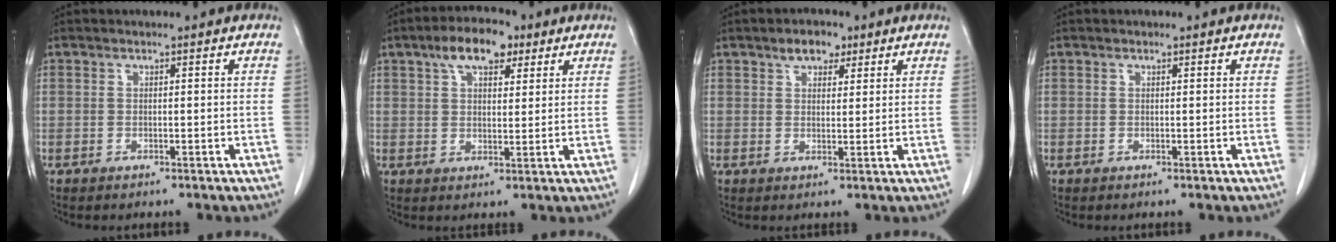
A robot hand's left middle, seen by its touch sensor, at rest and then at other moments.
{"total": 7.7, "force": [4.5, 3.4, 5.2], "torque": [-0.093, 0.021, 0.075]}
{"total": 3.8, "force": [2.5, 2.1, 2.0], "torque": [-0.034, 0.009, 0.041]}
{"total": 0.0}